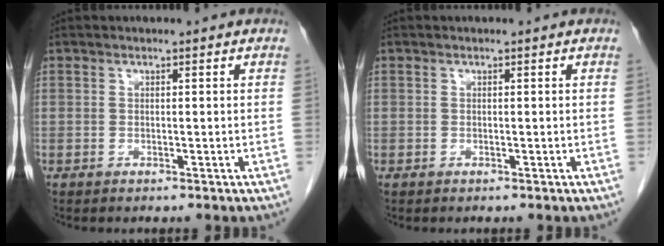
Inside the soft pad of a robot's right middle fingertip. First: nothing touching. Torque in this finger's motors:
{"motor_torque": [0.56, -0.39, 0.14, 0.03]}